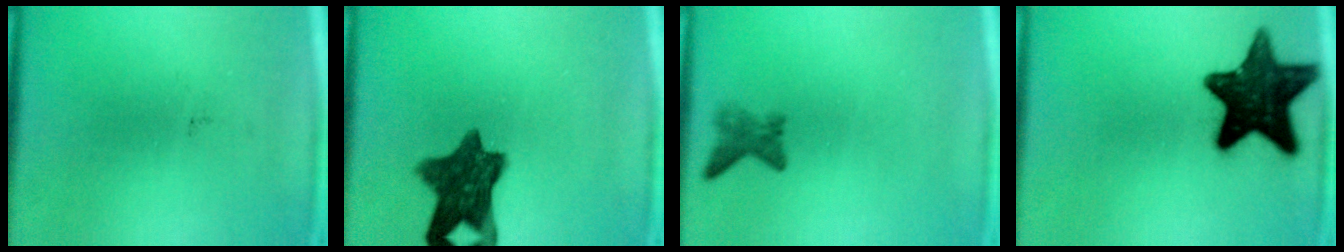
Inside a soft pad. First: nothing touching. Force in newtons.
{"total": 10.1}
{"total": 2.0}
{"total": 16.6}